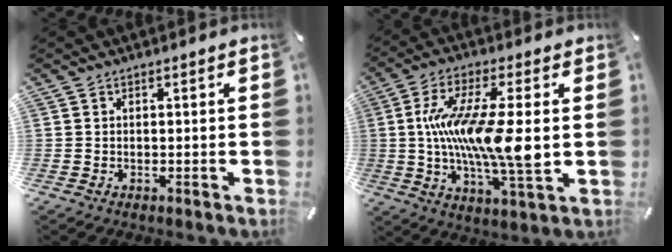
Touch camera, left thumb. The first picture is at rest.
{"total": 16.9, "force": [0.7, 4.1, 16.4], "torque": [-0.296, -0.012, 0.006]}